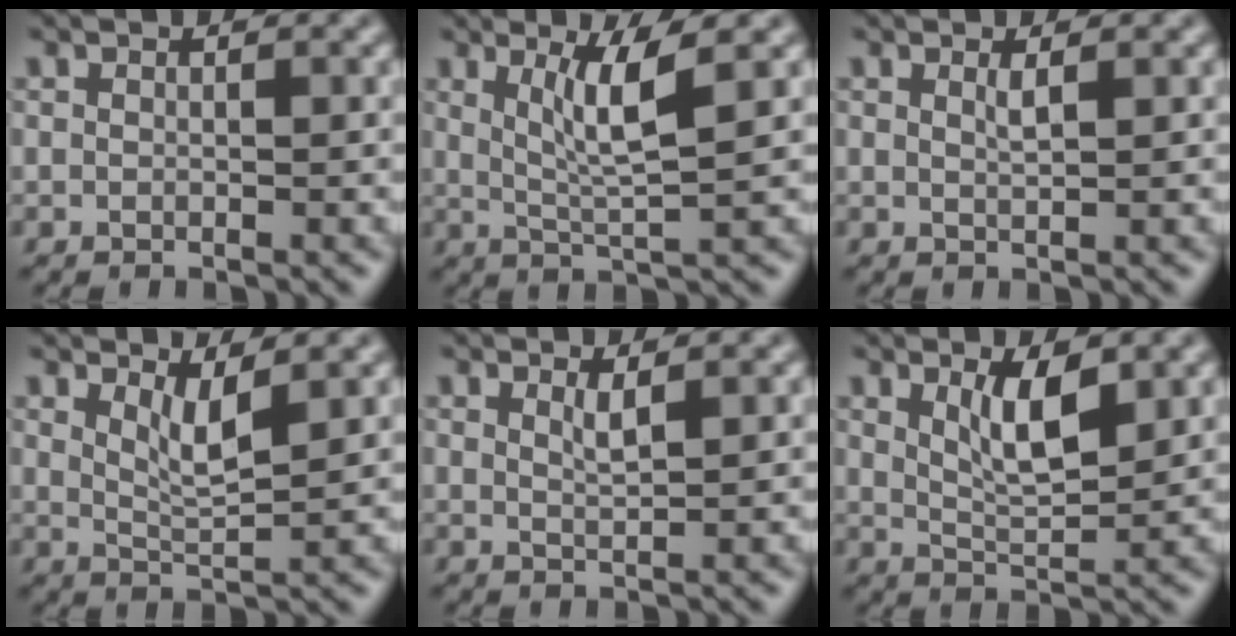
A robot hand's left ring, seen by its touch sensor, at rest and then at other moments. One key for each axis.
{"total": 4.3, "fx": 1.5, "fy": 0.7, "fz": 4.0, "tx": -0.076, "ty": -0.007, "tz": 0.032}
{"total": 0.9, "fx": 0.5, "fy": 0.1, "fz": 0.7, "tx": -0.014, "ty": -0.001, "tz": 0.008}
{"total": 2.6, "fx": 1.4, "fy": 0.6, "fz": 2.1, "tx": -0.036, "ty": -0.010, "tz": 0.029}
{"total": 1.2, "fx": 0.7, "fy": 0.2, "fz": 0.9, "tx": -0.019, "ty": -0.004, "tz": 0.013}
{"total": 3.7, "fx": 1.6, "fy": 1.1, "fz": 3.2, "tx": -0.060, "ty": -0.005, "tz": 0.031}